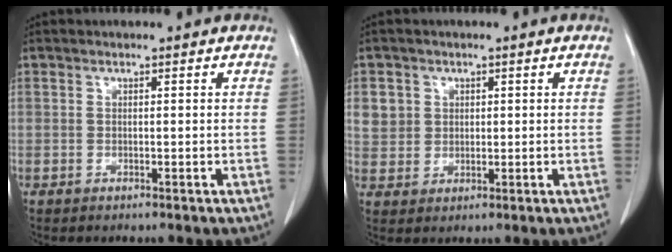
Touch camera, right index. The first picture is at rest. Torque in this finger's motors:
{"motor_torque": [-0.04, 0.04, 0.01, 0.03]}